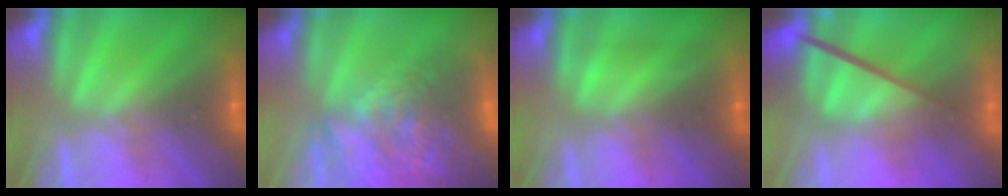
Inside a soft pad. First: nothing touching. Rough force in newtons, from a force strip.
{"total": 7.6}
{"total": 1.8}
{"total": 3.8}